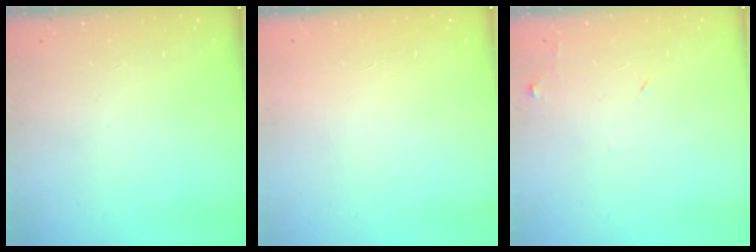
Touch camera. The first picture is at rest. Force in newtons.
{"total": 1.7, "press": 1.7, "slide": 0.1}
{"total": 6.3, "press": 6.2, "slide": 0.7}